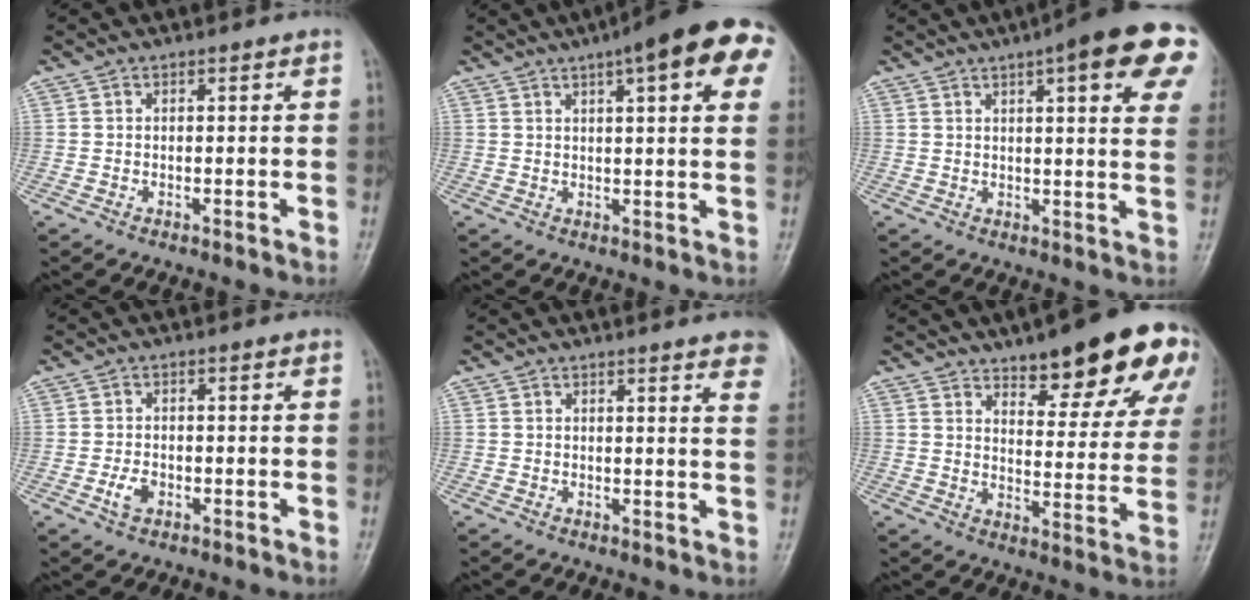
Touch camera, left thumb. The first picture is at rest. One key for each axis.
{"total": 18.2, "fx": 8.5, "fy": 4.5, "fz": 15.4, "tx": -0.197, "ty": 0.014, "tz": 0.101}
{"total": 18.6, "fx": 8.8, "fy": 4.2, "fz": 15.8, "tx": -0.192, "ty": -0.010, "tz": 0.101}
{"total": 2.6, "fx": -1.0, "fy": 1.7, "fz": 1.8, "tx": -0.035, "ty": 0.005, "tz": -0.019}
{"total": 9.7, "fx": 6.9, "fy": 1.5, "fz": 6.7, "tx": -0.059, "ty": -0.016, "tz": 0.063}
{"total": 20.6, "fx": 12.8, "fy": 6.5, "fz": 14.8, "tx": -0.153, "ty": -0.055, "tz": 0.172}